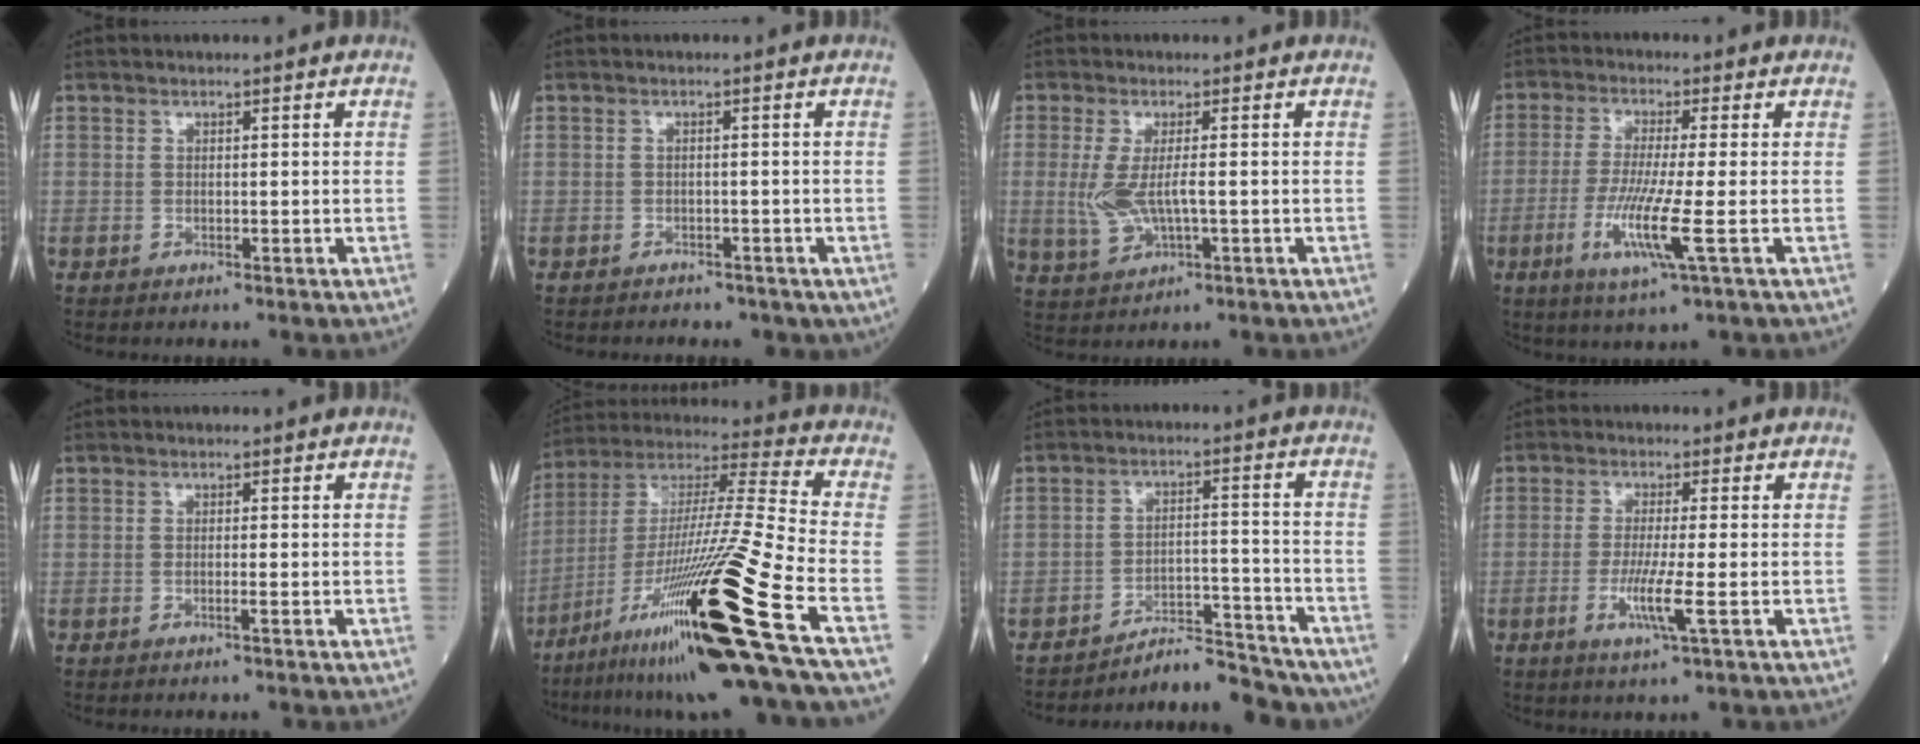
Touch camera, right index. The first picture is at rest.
{"total": 4.7, "force": [-3.8, 2.7, 1.1], "torque": [-0.013, 0.006, -0.037]}
{"total": 5.6, "force": [-0.3, 1.5, 5.4], "torque": [-0.127, -0.010, -0.004]}
{"total": 8.5, "force": [-2.4, -0.5, 8.1], "torque": [-0.166, -0.024, -0.050]}
{"total": 0.9, "force": [-0.4, -0.2, 0.8], "torque": [-0.015, 0.000, -0.008]}
{"total": 26.7, "force": [-12.8, -1.0, 23.4], "torque": [-0.405, -0.040, -0.226]}
{"total": 8.9, "force": [-8.8, 1.6, 0.4], "torque": [0.006, 0.039, -0.136]}
{"total": 5.5, "force": [-1.6, -0.5, 5.2], "torque": [-0.103, -0.015, -0.032]}